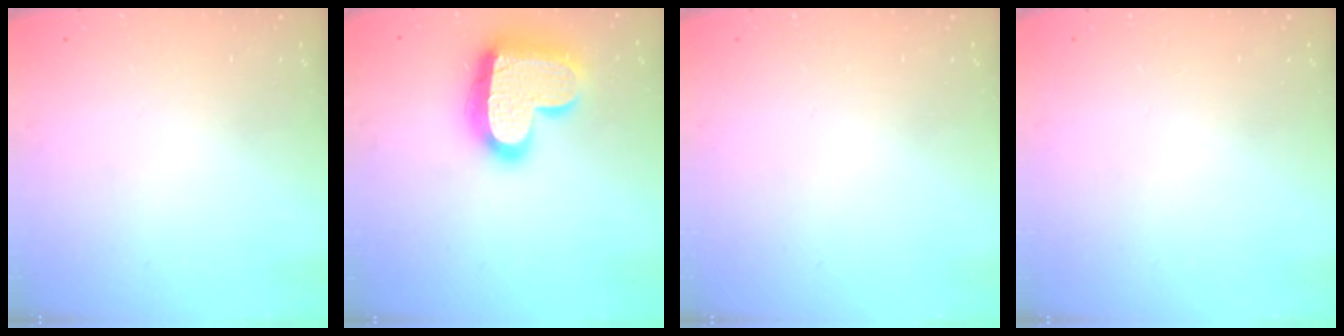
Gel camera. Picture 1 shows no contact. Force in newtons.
{"total": 20.9, "press": 20.8, "slide": 1.8}
{"total": 0.0}
{"total": 0.0}